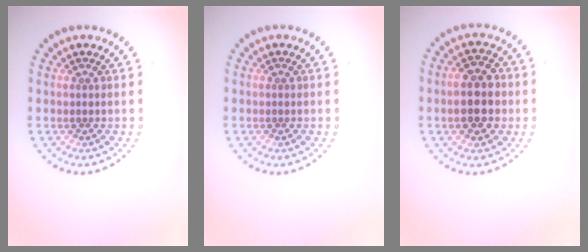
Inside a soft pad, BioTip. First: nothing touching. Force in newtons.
{"total": 0.0}
{"total": 4.4, "press": 4.3, "slide": 0.3}